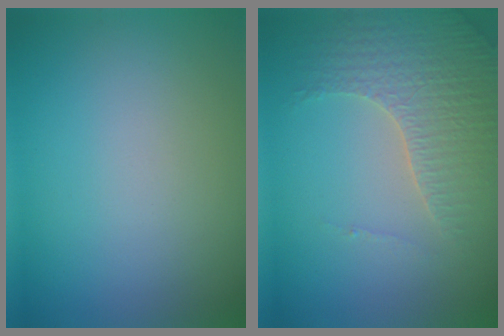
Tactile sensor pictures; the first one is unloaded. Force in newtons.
{"total": 4.2, "press": 3.4, "slide": 2.5}